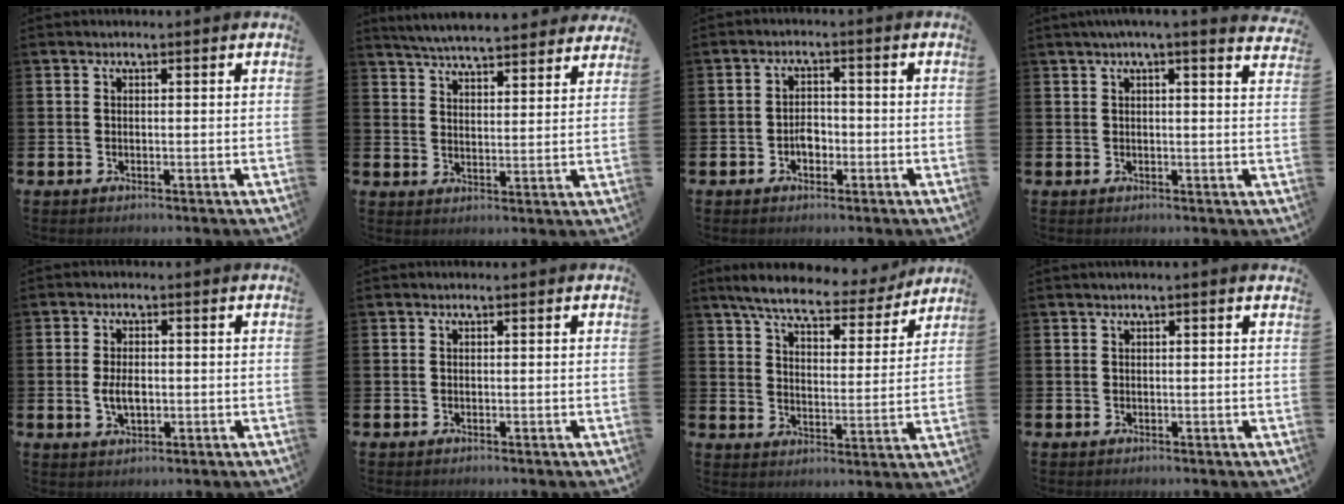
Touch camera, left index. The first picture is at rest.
{"total": 5.8, "force": [5.7, 0.4, 1.1], "torque": [-0.034, -0.035, 0.099]}
{"total": 2.4, "force": [-0.9, 1.7, 1.4], "torque": [-0.015, 0.001, -0.022]}
{"total": 2.7, "force": [2.4, -0.4, 1.1], "torque": [-0.021, -0.011, 0.042]}
{"total": 3.3, "force": [-0.2, 1.9, 2.7], "torque": [-0.040, 0.001, -0.007]}
{"total": 0.0}
{"total": 7.4, "force": [6.6, 1.6, 2.8], "torque": [-0.076, -0.038, 0.112]}
{"total": 0.5, "force": [0.2, -0.2, 0.4], "torque": [-0.009, 0.000, 0.004]}